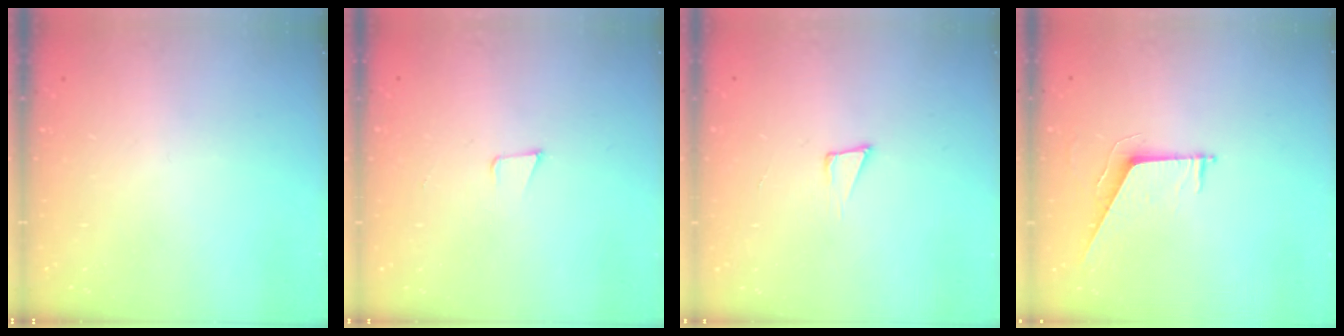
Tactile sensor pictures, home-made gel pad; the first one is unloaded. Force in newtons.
{"total": 3.6, "press": 2.4, "slide": 2.6}
{"total": 4.0, "press": 2.5, "slide": 3.1}
{"total": 6.5, "press": 6.5, "slide": 0.2}